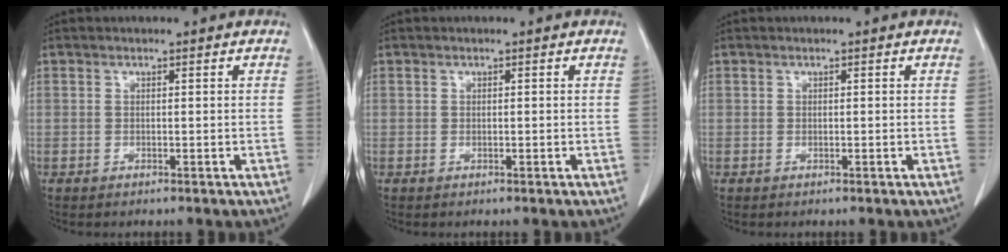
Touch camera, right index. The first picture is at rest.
{"total": 0.0}
{"total": 0.0}